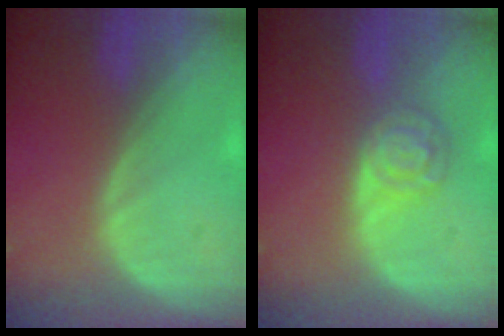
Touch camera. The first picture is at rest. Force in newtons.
{"total": 5.2, "press": 4.6, "slide": 2.5}